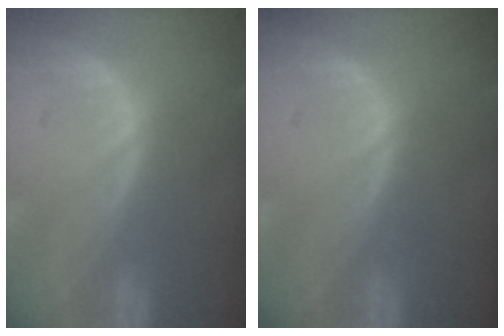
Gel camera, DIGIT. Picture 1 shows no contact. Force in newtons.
{"total": 0.0}